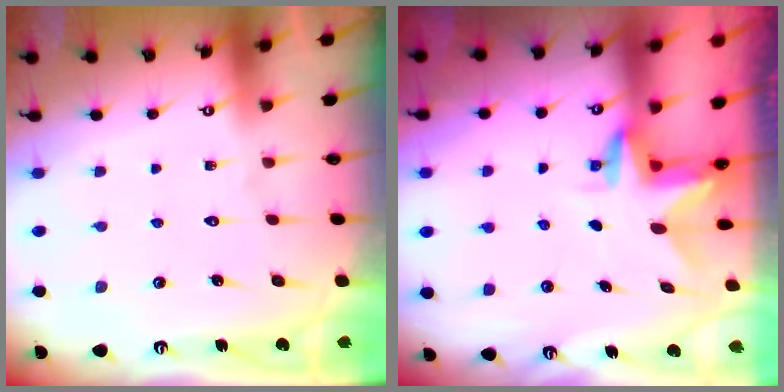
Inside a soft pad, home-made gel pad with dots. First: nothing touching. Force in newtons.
{"total": 3.1, "press": 3.1, "slide": 0.2}